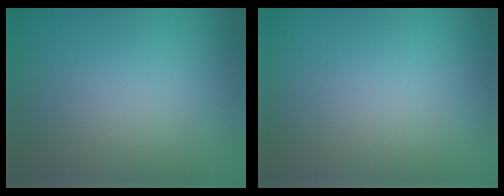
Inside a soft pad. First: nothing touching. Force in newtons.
{"total": 0.0}